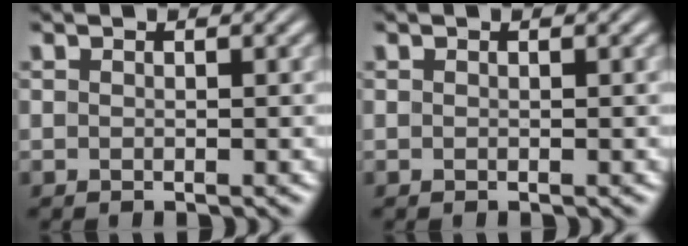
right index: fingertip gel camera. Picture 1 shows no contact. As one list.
[{"total": 0.0}]